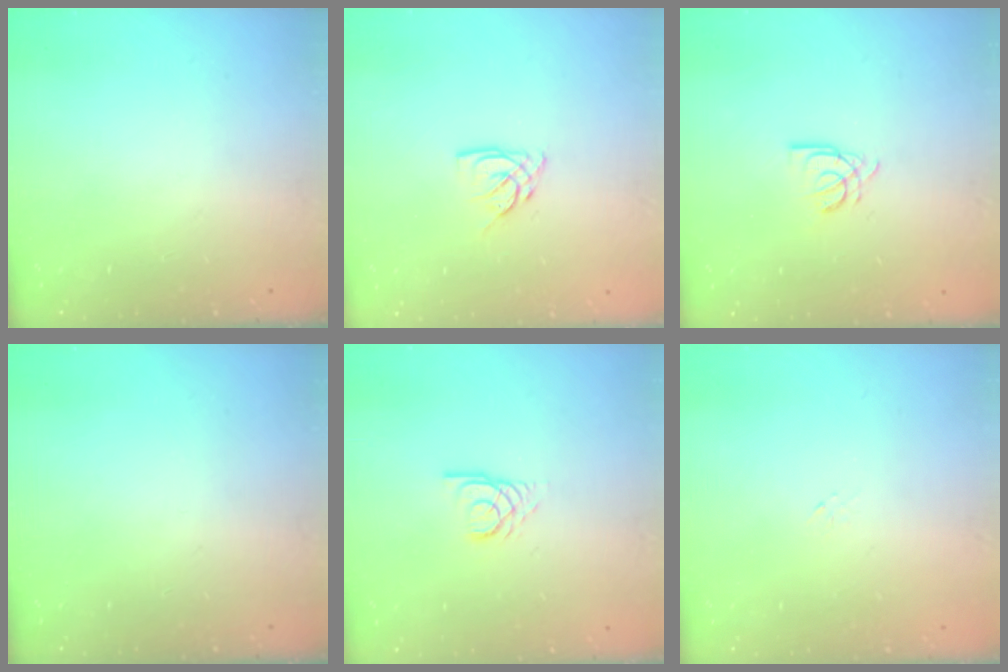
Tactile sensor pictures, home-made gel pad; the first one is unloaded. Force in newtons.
{"total": 5.6, "press": 5.6, "slide": 0.5}
{"total": 6.7, "press": 6.7, "slide": 0.5}
{"total": 0.0}
{"total": 2.9, "press": 2.9, "slide": 0.1}
{"total": 0.0}